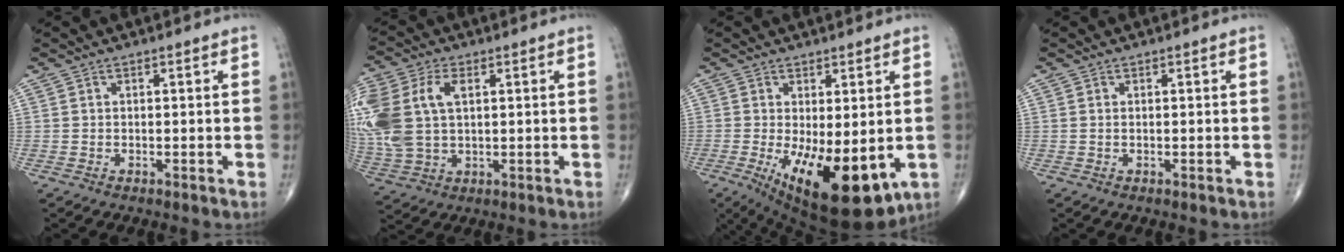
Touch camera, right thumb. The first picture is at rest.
{"total": 17.8, "force": [3.5, 11.3, 13.4], "torque": [-0.341, 0.012, 0.072]}
{"total": 17.2, "force": [-4.7, 7.1, 14.9], "torque": [-0.215, -0.030, -0.049]}
{"total": 0.0}